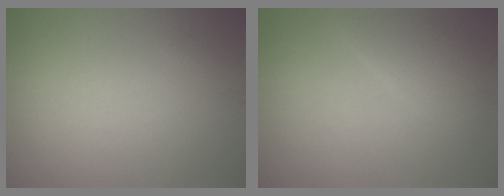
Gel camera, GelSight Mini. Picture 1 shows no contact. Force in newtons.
{"total": 2.3, "press": 2.3, "slide": 0.3}